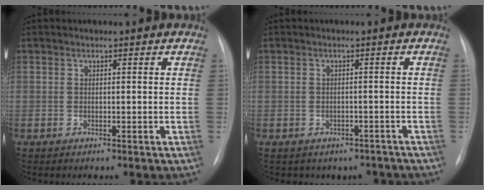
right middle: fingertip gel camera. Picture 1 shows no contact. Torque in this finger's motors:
{"motor_torque": [0.09, -0.08, 0.05, 0.02]}